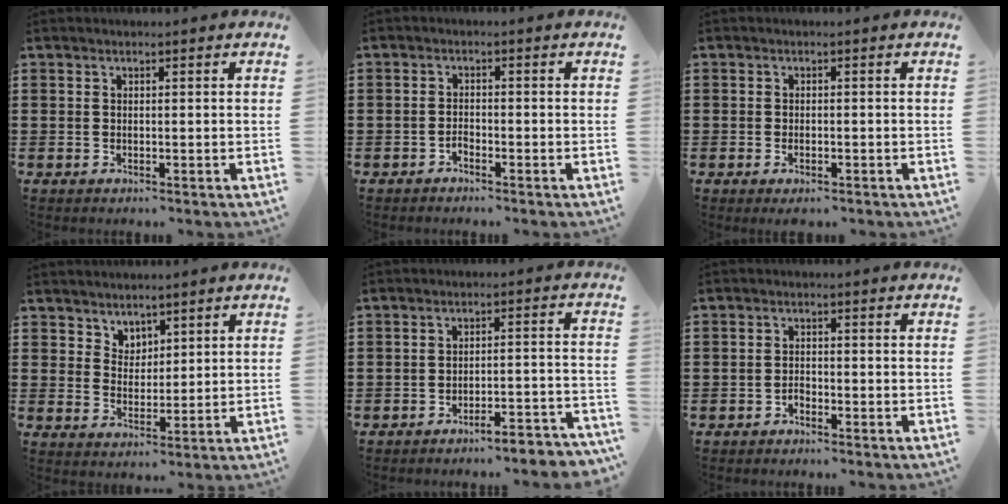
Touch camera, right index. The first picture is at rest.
{"total": 1.2, "force": [-1.1, 0.4, 0.4], "torque": [-0.011, -0.001, -0.021]}
{"total": 1.2, "force": [-0.8, 0.4, 0.8], "torque": [-0.017, -0.002, -0.014]}
{"total": 3.6, "force": [2.9, 2.1, -0.1], "torque": [-0.011, 0.001, 0.055]}
{"total": 4.0, "force": [-3.9, -0.3, 1.1], "torque": [-0.022, -0.008, -0.080]}
{"total": 1.3, "force": [-1.0, 0.6, 0.5], "torque": [-0.013, -0.002, -0.020]}